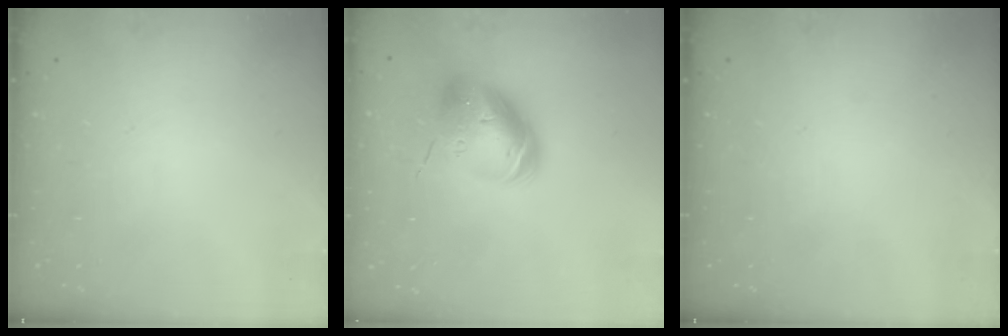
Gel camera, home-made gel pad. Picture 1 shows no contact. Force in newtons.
{"total": 13.6, "press": 13.5, "slide": 2.0}
{"total": 0.0}